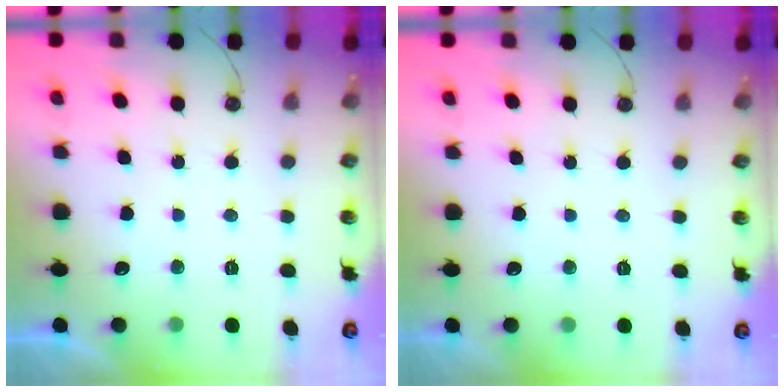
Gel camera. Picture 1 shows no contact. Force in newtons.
{"total": 0.0}